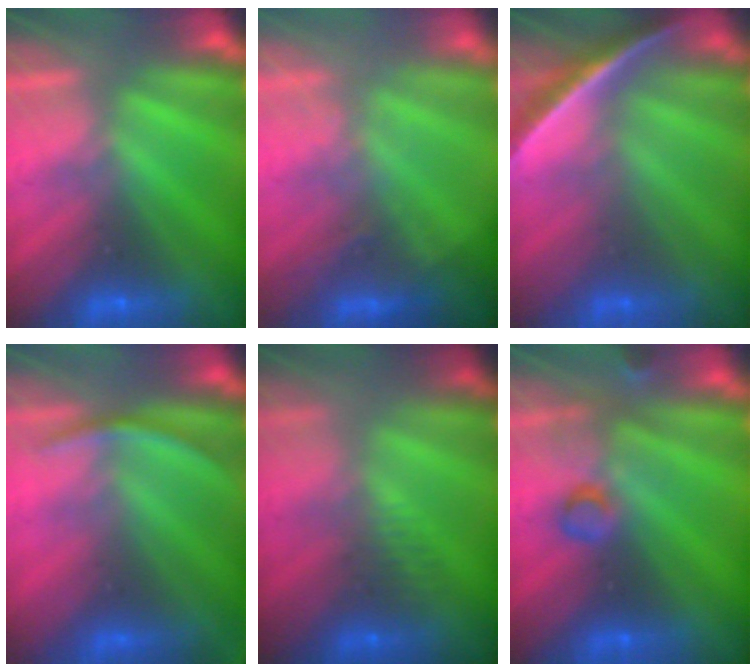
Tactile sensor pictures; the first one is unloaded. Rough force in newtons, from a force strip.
{"total": 2.7}
{"total": 1.8}
{"total": 2.8}
{"total": 2.5}
{"total": 2.8}